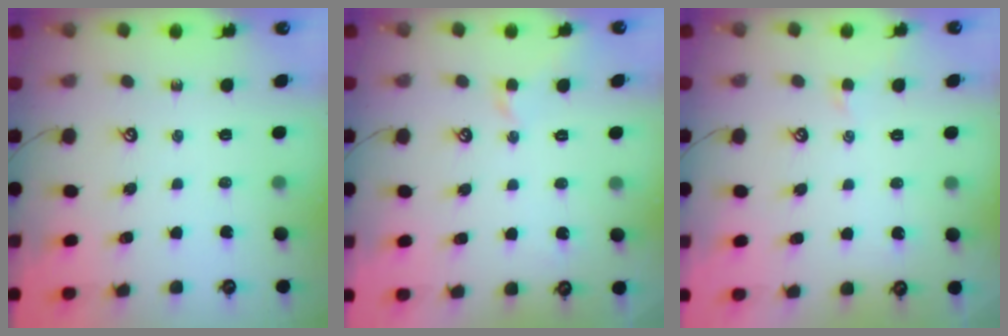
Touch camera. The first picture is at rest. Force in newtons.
{"total": 0.7, "press": 0.7, "slide": 0.1}
{"total": 0.0}